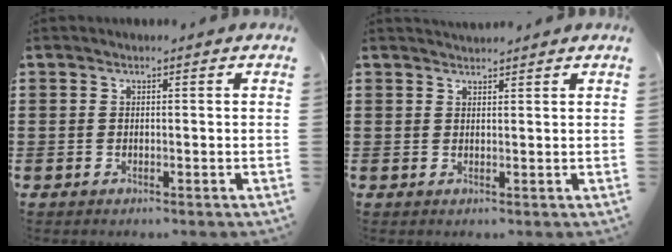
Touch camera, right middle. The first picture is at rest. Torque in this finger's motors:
{"motor_torque": [-0.07, 0.11, -0.04, -0.01]}